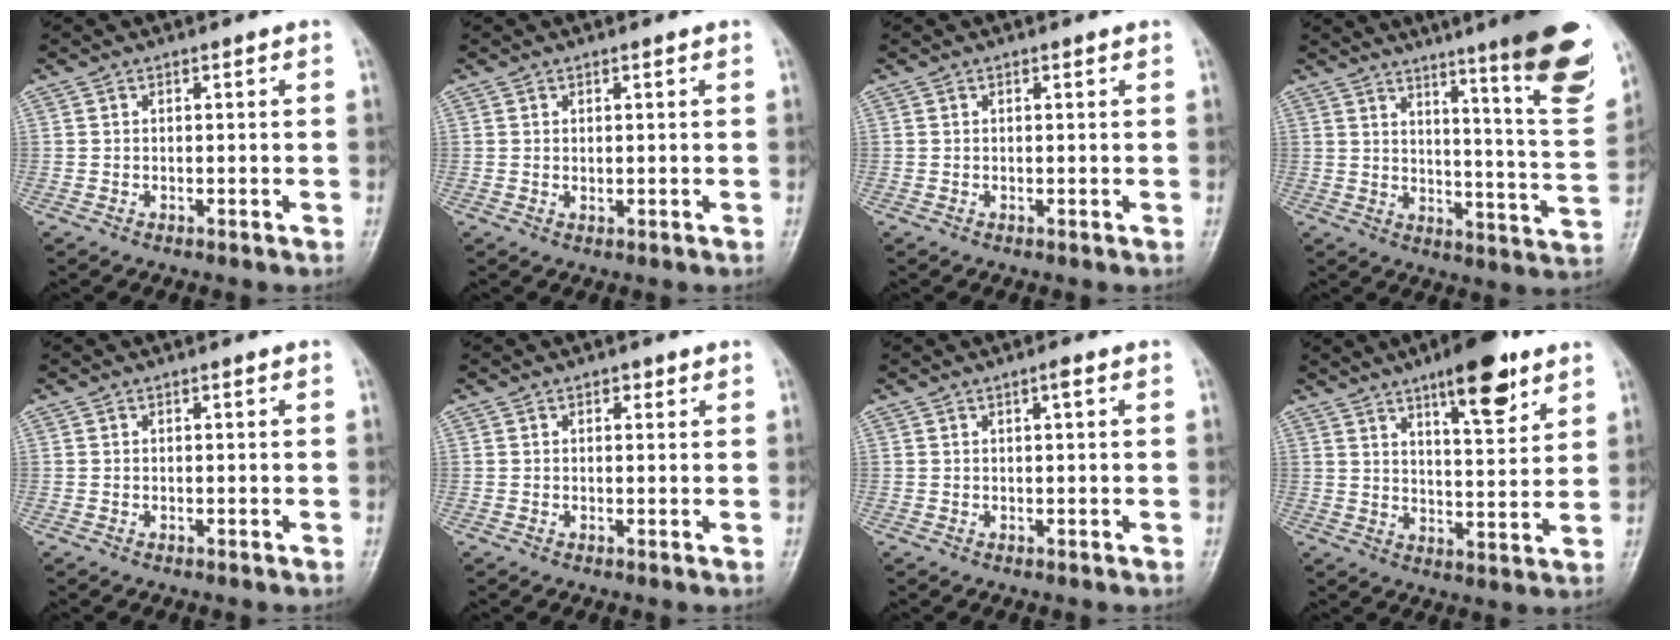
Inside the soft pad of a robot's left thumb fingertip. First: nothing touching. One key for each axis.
{"total": 0.8, "fx": 0.3, "fy": 0.3, "fz": 0.6, "tx": -0.010, "ty": -0.004, "tz": 0.008}
{"total": 0.0}
{"total": 22.4, "fx": 14.3, "fy": 2.2, "fz": 17.1, "tx": -0.209, "ty": -0.080, "tz": 0.190}
{"total": 0.0}
{"total": 1.3, "fx": 0.8, "fy": 0.8, "fz": 0.7, "tx": -0.001, "ty": -0.002, "tz": 0.008}
{"total": 1.2, "fx": 0.5, "fy": 0.1, "fz": 1.1, "tx": -0.019, "ty": 0.001, "tz": 0.008}
{"total": 12.7, "fx": 7.8, "fy": 3.8, "fz": 9.3, "tx": -0.113, "ty": -0.044, "tz": 0.117}